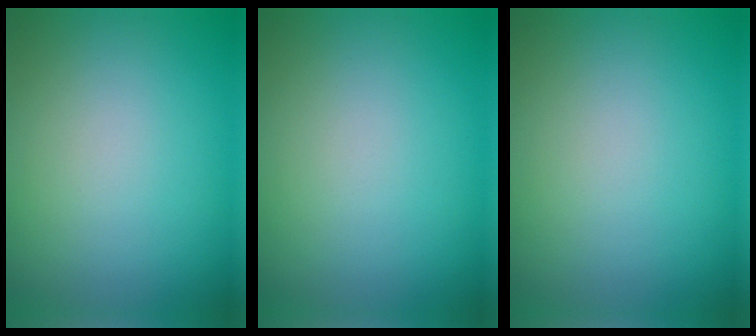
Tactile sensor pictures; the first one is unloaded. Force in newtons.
{"total": 0.0}
{"total": 0.0}